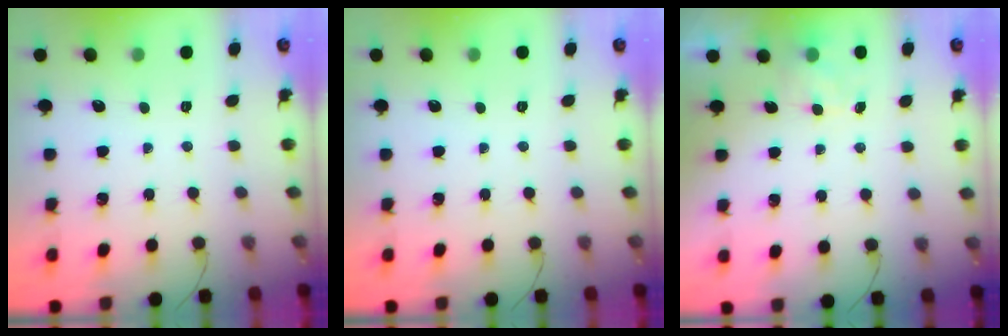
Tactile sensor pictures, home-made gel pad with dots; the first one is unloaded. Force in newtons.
{"total": 0.0}
{"total": 2.0, "press": 1.4, "slide": 1.3}